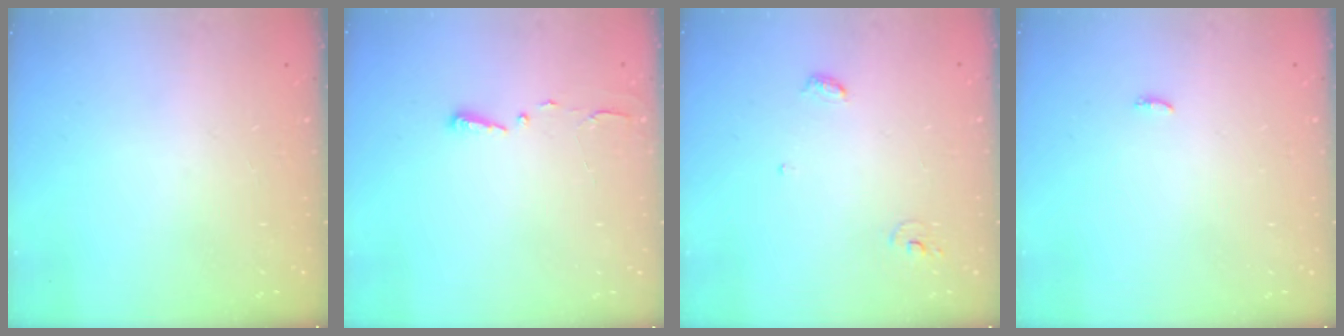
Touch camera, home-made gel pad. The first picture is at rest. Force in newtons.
{"total": 2.7, "press": 2.7, "slide": 0.4}
{"total": 4.0, "press": 4.0, "slide": 0.3}
{"total": 5.6, "press": 3.4, "slide": 4.4}